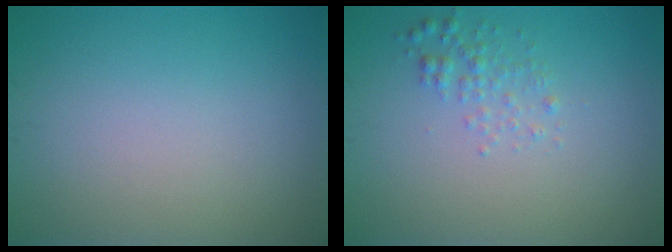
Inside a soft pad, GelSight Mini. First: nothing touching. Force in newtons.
{"total": 1.5, "press": 1.5, "slide": 0.0}